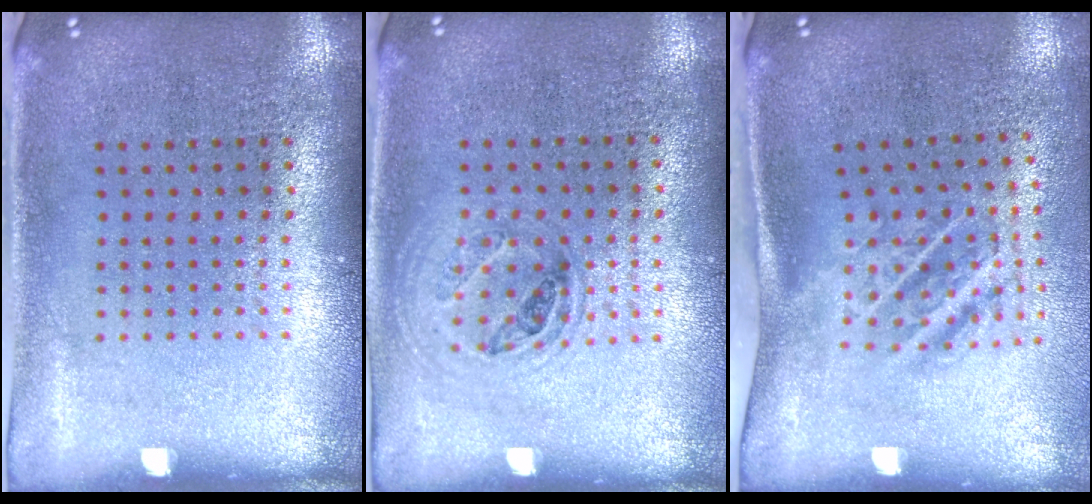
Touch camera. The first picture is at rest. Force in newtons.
{"total": 1.0, "press": 1.0, "slide": 0.4}
{"total": 1.9, "press": 1.2, "slide": 1.5}